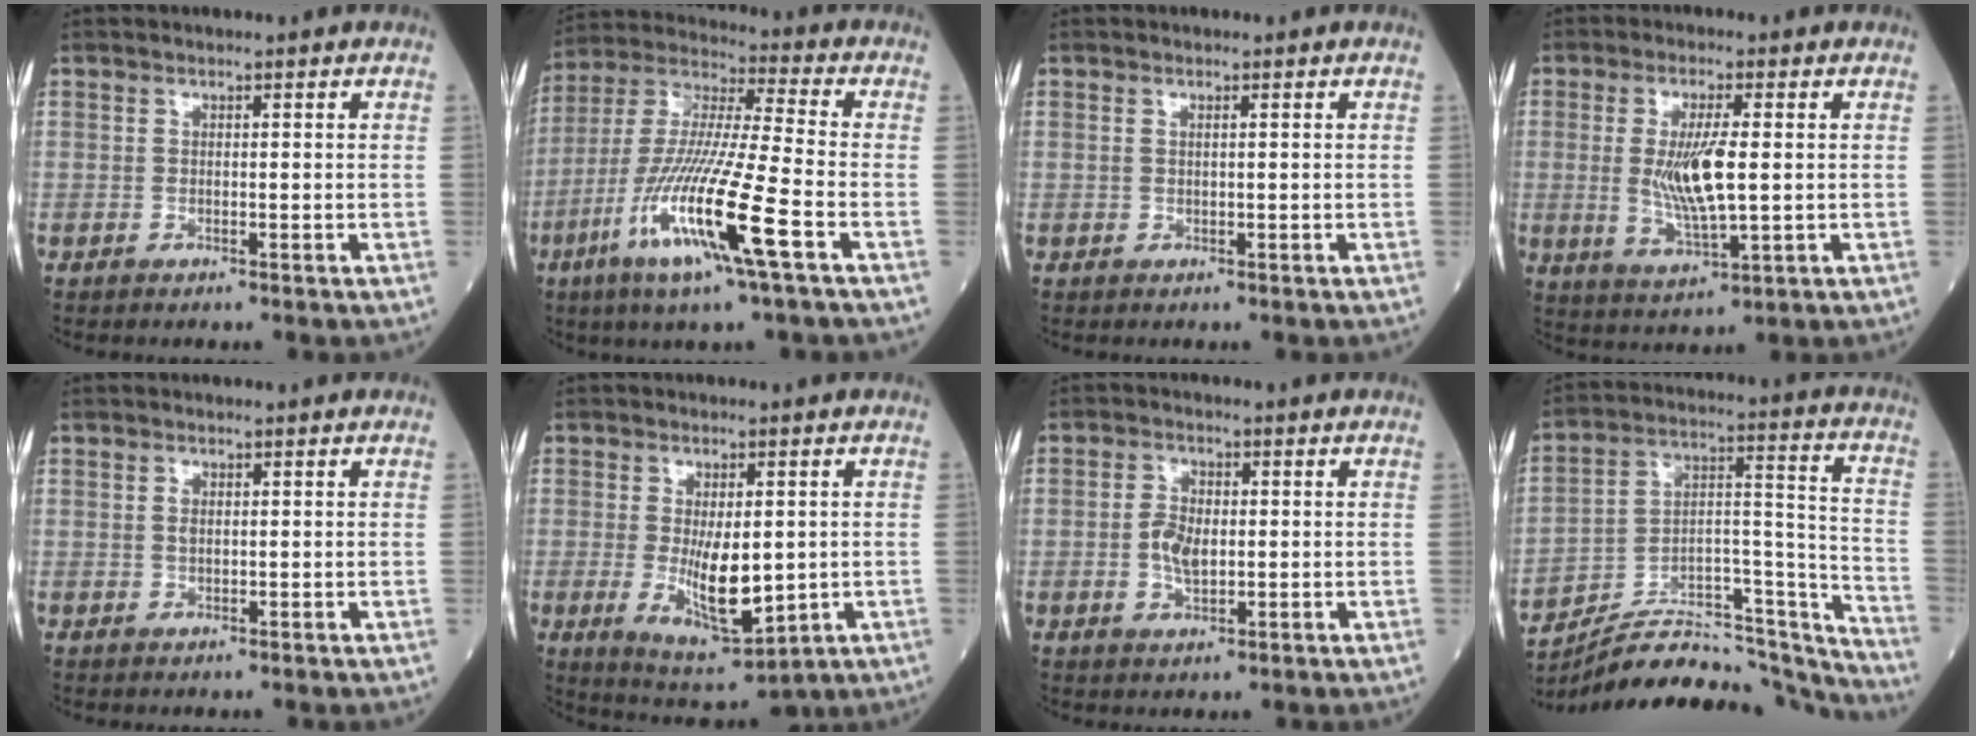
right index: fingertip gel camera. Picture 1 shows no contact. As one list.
[{"total": 17.7, "force": [-7.2, -0.2, 16.1], "torque": [-0.338, -0.027, -0.138]}, {"total": 0.8, "force": [0.2, -0.4, 0.6], "torque": [-0.021, 0.003, 0.004]}, {"total": 8.5, "force": [0.3, 1.1, 8.4], "torque": [-0.177, -0.013, 0.009]}, {"total": 1.0, "force": [0.2, 0.1, 1.0], "torque": [-0.022, 0.000, 0.005]}, {"total": 10.2, "force": [-1.3, 3.2, 9.6], "torque": [-0.168, -0.024, -0.006]}, {"total": 4.2, "force": [-0.3, 1.9, 3.8], "torque": [-0.078, 0.002, -0.005]}, {"total": 24.0, "force": [-23.0, 3.3, 6.2], "torque": [-0.088, 0.044, -0.350]}]